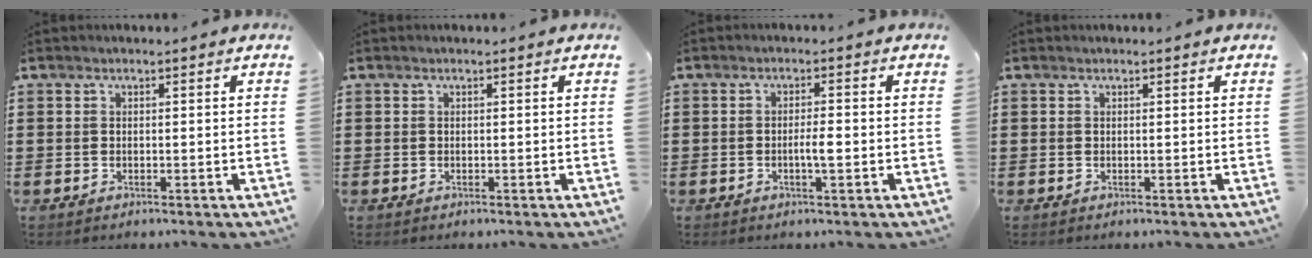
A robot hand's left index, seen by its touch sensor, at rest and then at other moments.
{"total": 0.0}
{"total": 2.8, "force": [-0.7, 0.5, 2.7], "torque": [-0.048, 0.001, -0.013]}
{"total": 0.0}